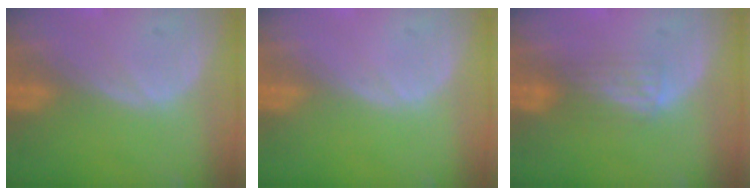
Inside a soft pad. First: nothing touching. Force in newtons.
{"total": 0.0}
{"total": 2.9, "press": 2.6, "slide": 1.2}